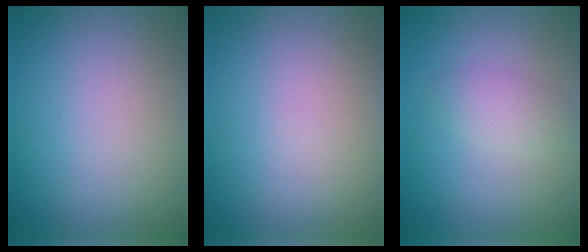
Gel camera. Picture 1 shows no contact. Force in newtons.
{"total": 0.0}
{"total": 1.8, "press": 1.8, "slide": 0.1}